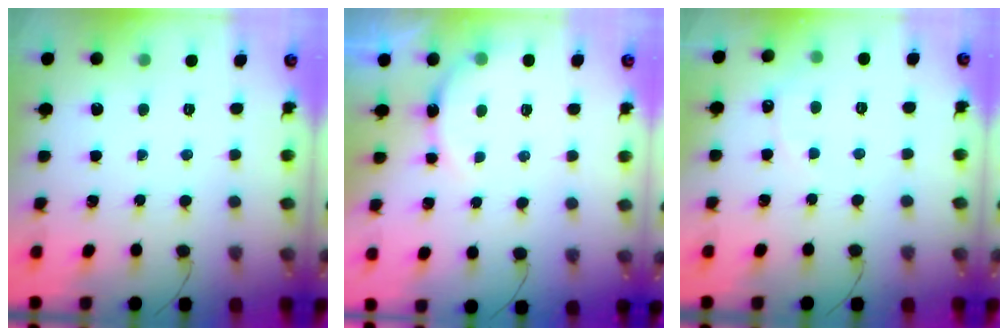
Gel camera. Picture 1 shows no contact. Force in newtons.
{"total": 5.9, "press": 5.8, "slide": 1.0}
{"total": 6.1, "press": 5.9, "slide": 1.3}